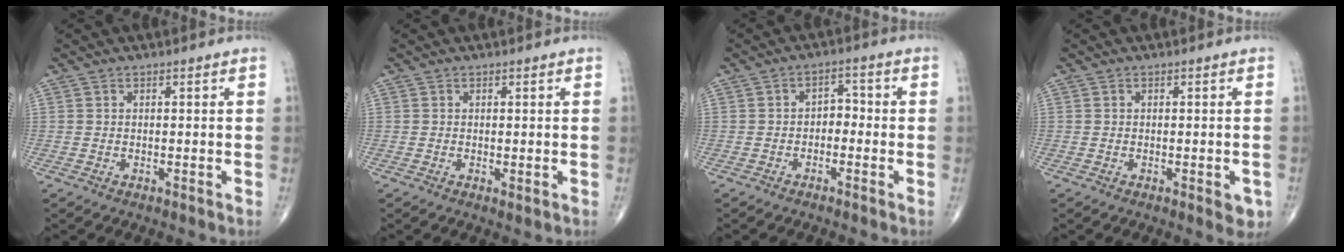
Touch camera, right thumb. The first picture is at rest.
{"total": 0.7, "force": [0.0, 0.3, 0.6], "torque": [-0.014, -0.004, 0.001]}
{"total": 3.2, "force": [-1.1, 2.2, 2.0], "torque": [-0.013, 0.024, -0.028]}
{"total": 2.9, "force": [-1.0, 1.2, 2.4], "torque": [-0.015, -0.002, -0.011]}